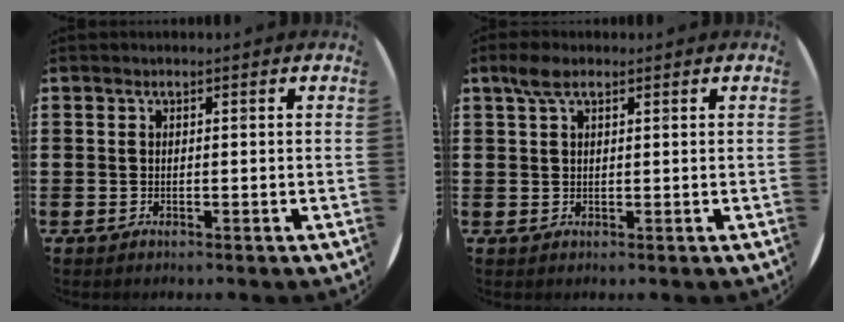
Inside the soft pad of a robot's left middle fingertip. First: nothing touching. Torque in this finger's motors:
{"motor_torque": [0.93, -0.62, 0.09, 0.02]}